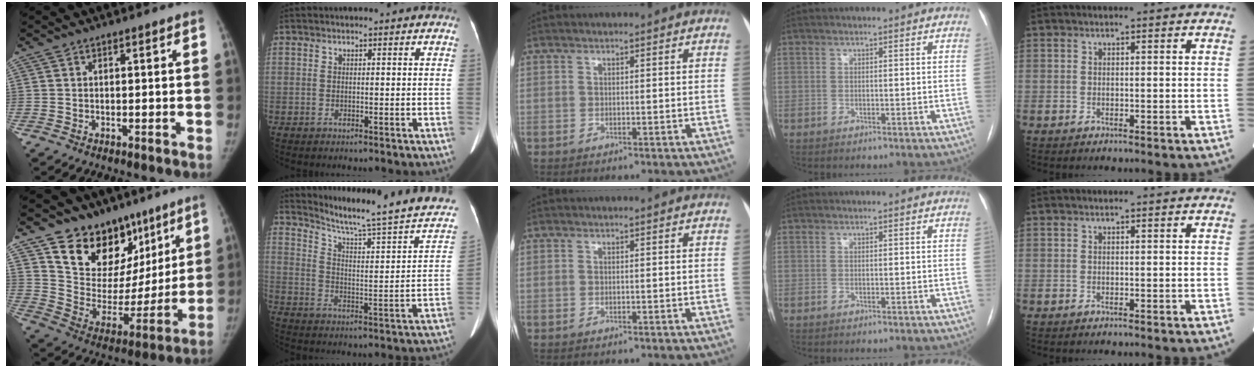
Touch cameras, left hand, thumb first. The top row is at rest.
{"thumb": {"total": 21.3, "force": [13.2, 13.9, 9.1], "torque": [-0.077, -0.062, 0.223]}, "index": {"total": 21.8, "force": [18.8, 1.1, 10.9], "torque": [-0.157, -0.045, 0.246]}}